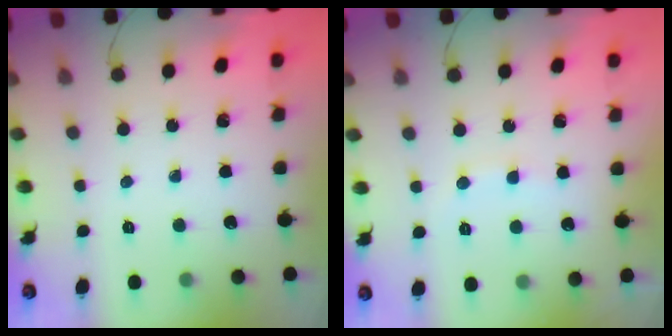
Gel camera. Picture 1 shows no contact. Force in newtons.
{"total": 6.8, "press": 6.7, "slide": 1.4}